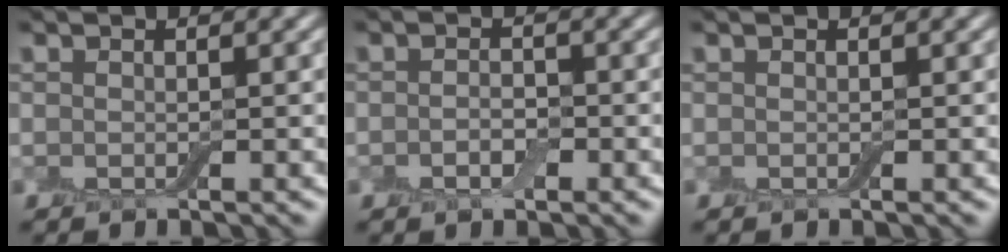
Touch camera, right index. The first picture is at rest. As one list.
[{"total": 1.5, "force": [-0.6, 0.8, 1.1], "torque": [-0.020, 0.000, -0.012]}, {"total": 0.0}]